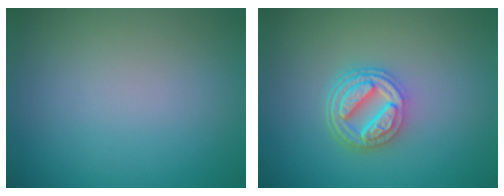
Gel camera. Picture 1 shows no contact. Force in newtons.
{"total": 4.7, "press": 3.6, "slide": 3.1}